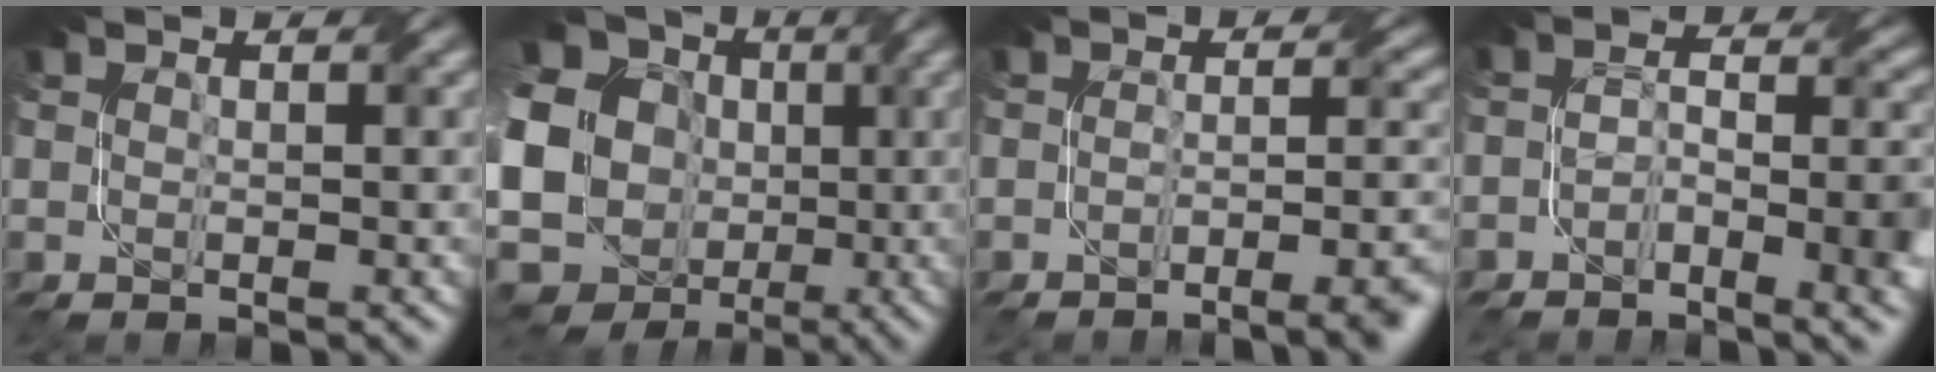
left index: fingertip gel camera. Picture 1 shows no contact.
{"total": 21.7, "force": [-1.8, 19.7, 9.0], "torque": [-0.194, 0.005, -0.077]}
{"total": 5.6, "force": [-3.2, 1.5, 4.3], "torque": [-0.048, 0.002, -0.044]}
{"total": 5.2, "force": [-2.1, 2.0, 4.3], "torque": [-0.065, -0.004, -0.040]}